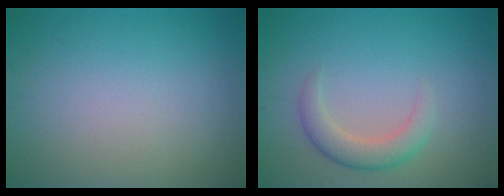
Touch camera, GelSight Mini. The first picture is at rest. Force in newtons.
{"total": 2.9, "press": 2.9, "slide": 0.2}